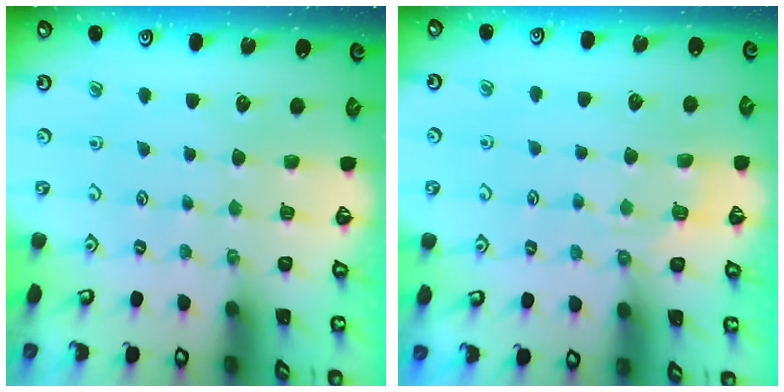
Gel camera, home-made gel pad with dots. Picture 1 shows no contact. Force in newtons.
{"total": 4.8, "press": 4.5, "slide": 1.5}